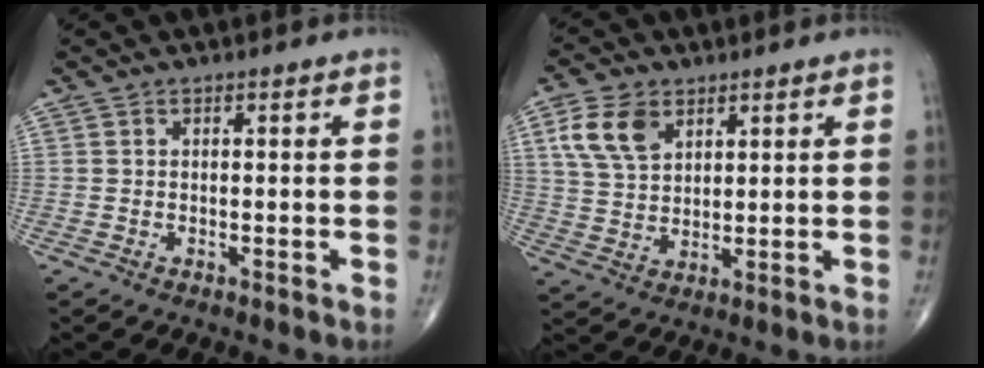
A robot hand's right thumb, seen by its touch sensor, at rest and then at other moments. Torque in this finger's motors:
{"motor_torque": [-0.94, 1.22, 0.80, 0.45, 0.08]}